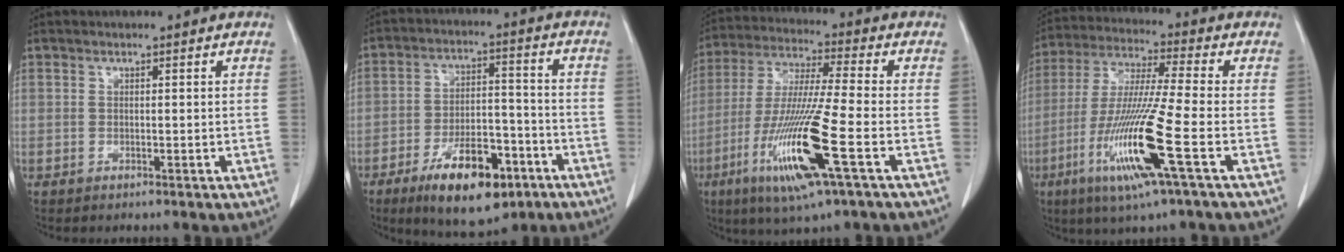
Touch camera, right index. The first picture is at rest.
{"total": 13.8, "force": [-7.9, 5.4, 10.0], "torque": [-0.162, 0.003, -0.122]}
{"total": 16.1, "force": [-6.1, 0.1, 14.9], "torque": [-0.309, -0.027, -0.114]}
{"total": 15.3, "force": [-5.6, -0.8, 14.2], "torque": [-0.295, -0.026, -0.111]}